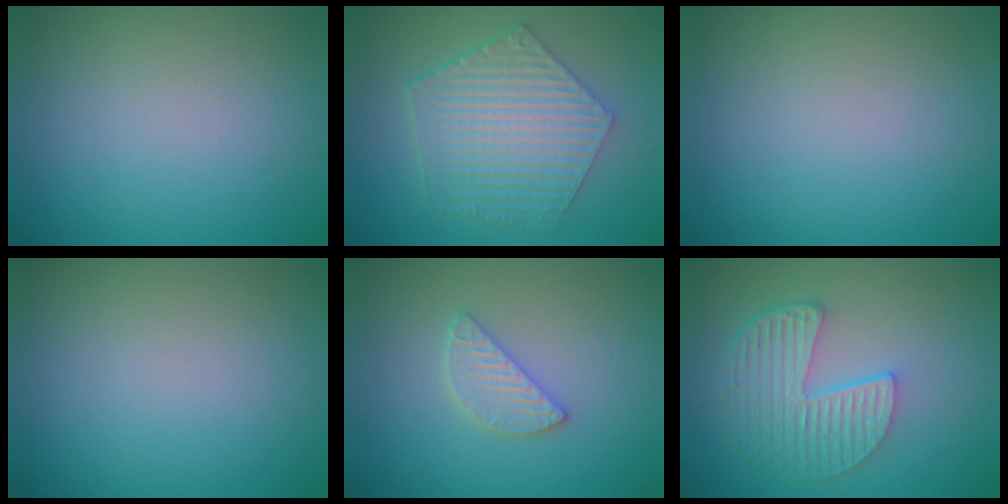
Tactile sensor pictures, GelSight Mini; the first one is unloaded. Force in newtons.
{"total": 6.2, "press": 4.8, "slide": 4.0}
{"total": 0.0}
{"total": 0.0}
{"total": 2.4, "press": 2.3, "slide": 0.3}
{"total": 5.4, "press": 4.1, "slide": 3.5}